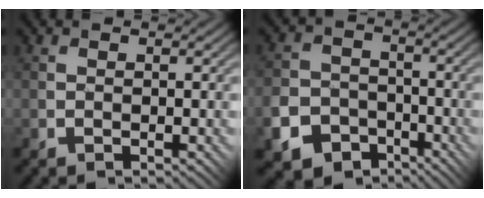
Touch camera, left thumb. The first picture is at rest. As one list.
[{"total": 9.1, "force": [-5.0, 6.9, 3.1], "torque": [-0.084, -0.031, -0.093]}]